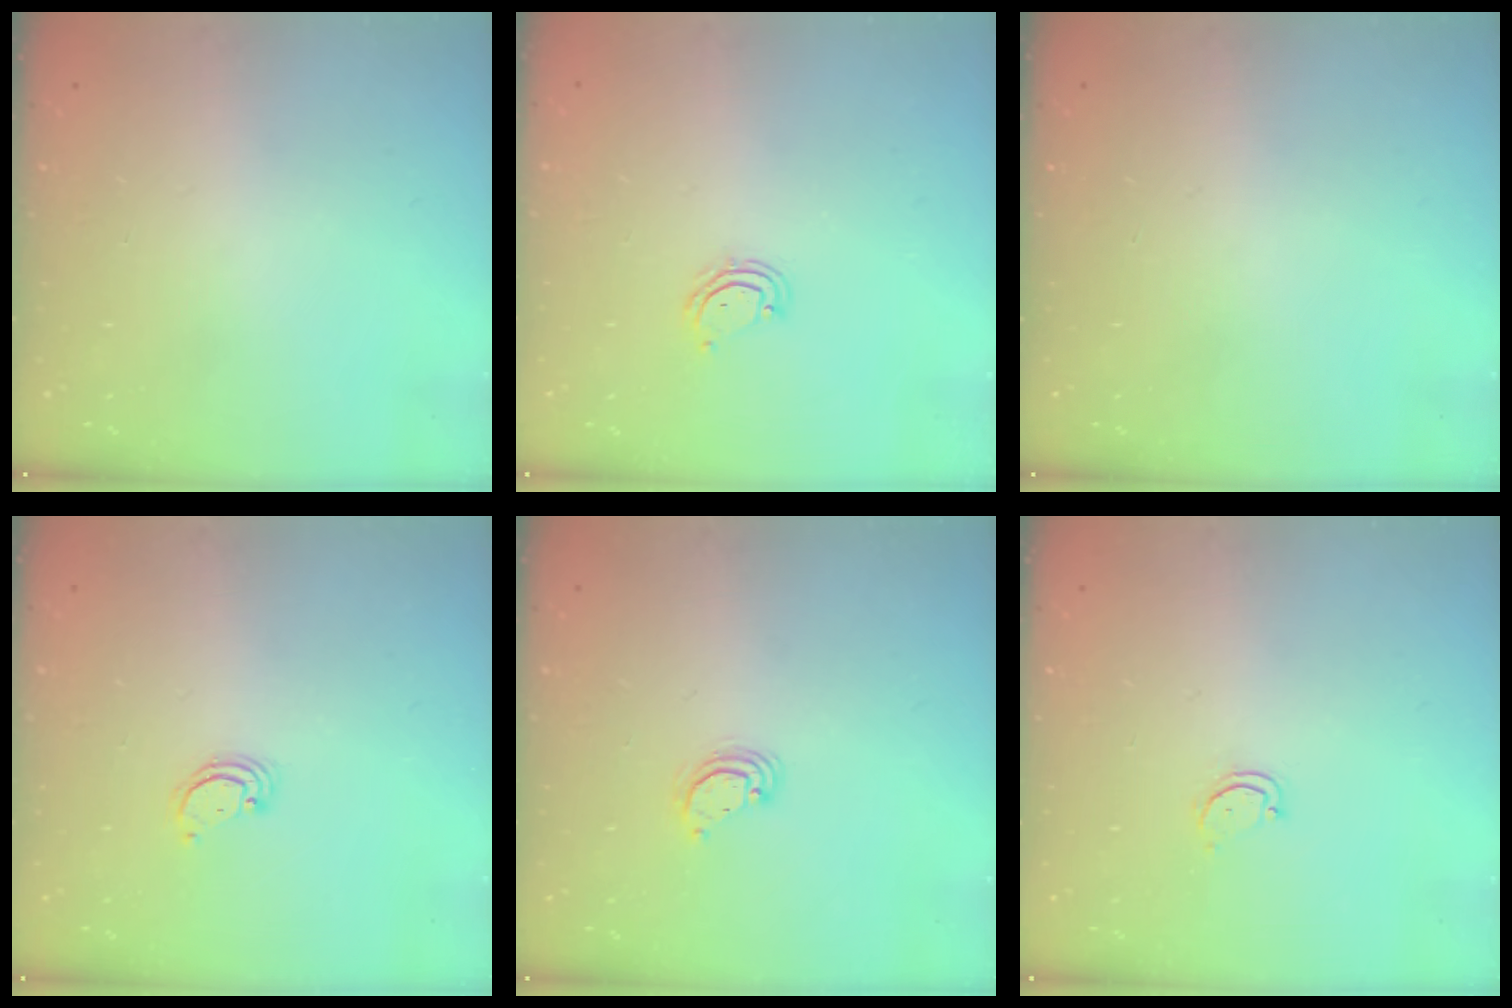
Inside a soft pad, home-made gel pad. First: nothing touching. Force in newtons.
{"total": 4.2, "press": 4.2, "slide": 0.4}
{"total": 0.0}
{"total": 1.7, "press": 1.7, "slide": 0.1}
{"total": 3.9, "press": 3.9, "slide": 0.4}
{"total": 2.7, "press": 2.7, "slide": 0.3}